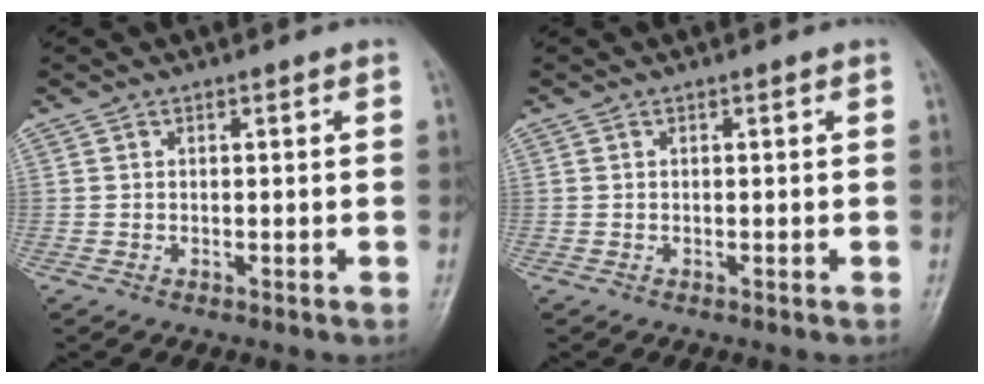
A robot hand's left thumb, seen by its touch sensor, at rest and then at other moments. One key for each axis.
{"total": 0.0}